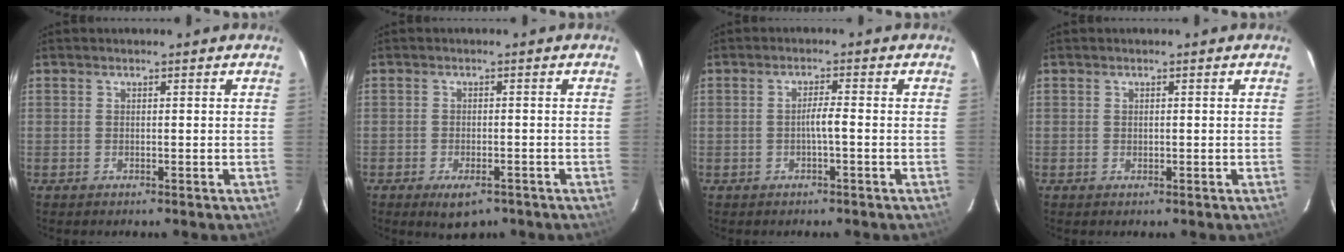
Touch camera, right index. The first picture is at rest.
{"total": 5.0, "force": [-3.2, 2.3, 3.0], "torque": [-0.057, -0.007, -0.044]}
{"total": 2.2, "force": [-0.8, -0.1, 2.1], "torque": [-0.039, 0.005, -0.013]}
{"total": 0.5, "force": [0.1, 0.5, 0.2], "torque": [-0.003, 0.000, 0.004]}